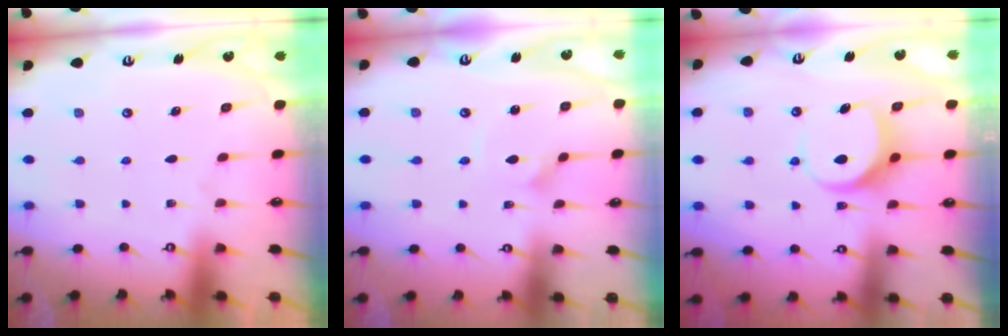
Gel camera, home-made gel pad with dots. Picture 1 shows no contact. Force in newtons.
{"total": 2.2, "press": 2.2, "slide": 0.1}
{"total": 6.5, "press": 6.5, "slide": 0.4}